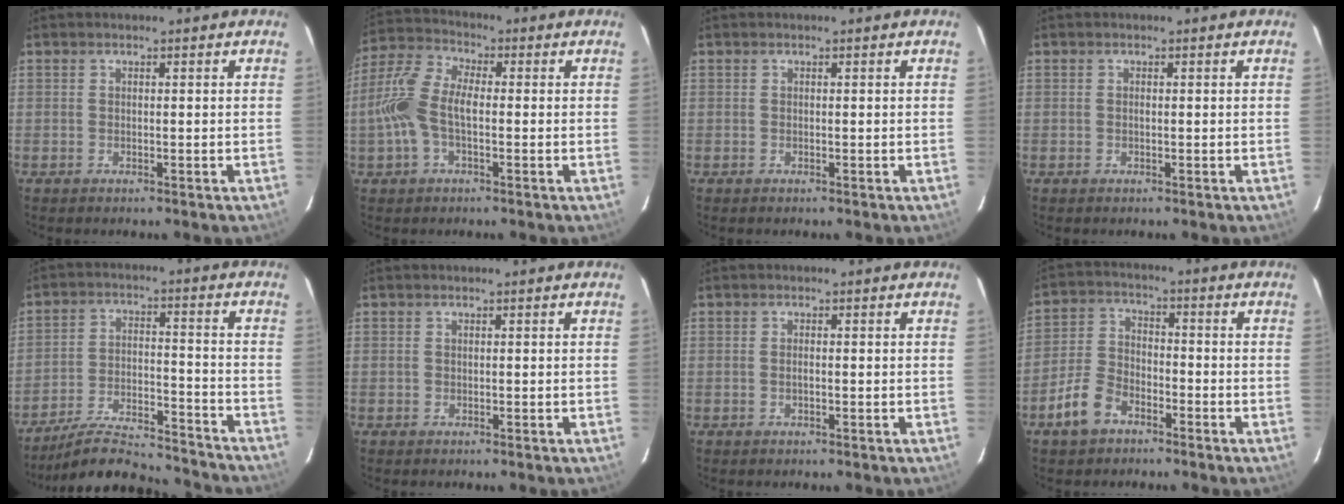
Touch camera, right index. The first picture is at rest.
{"total": 10.3, "force": [-1.3, 5.4, 8.7], "torque": [-0.197, 0.019, -0.031]}
{"total": 0.0}
{"total": 0.5, "force": [0.0, 0.3, 0.4], "torque": [-0.006, 0.001, -0.001]}
{"total": 20.3, "force": [-18.6, 4.1, 7.0], "torque": [-0.132, 0.001, -0.266]}
{"total": 0.5, "force": [0.0, 0.5, 0.1], "torque": [0.002, 0.001, 0.000]}
{"total": 1.1, "force": [-0.2, 0.6, 0.9], "torque": [-0.017, 0.002, -0.004]}
{"total": 8.2, "force": [-5.2, 4.7, 4.3], "torque": [-0.101, 0.010, -0.101]}